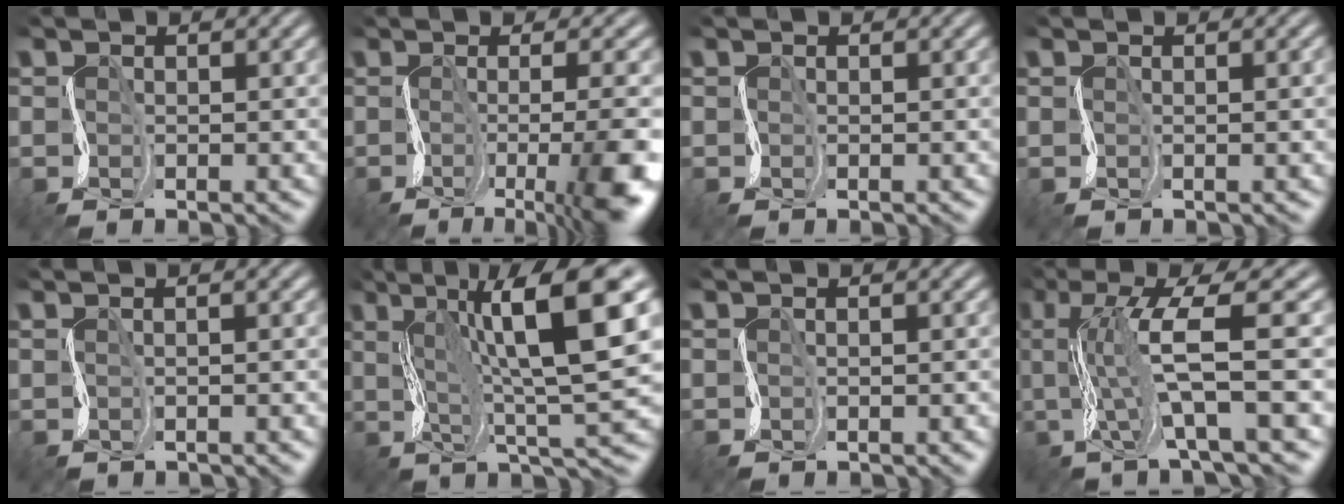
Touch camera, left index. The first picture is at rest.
{"total": 9.9, "force": [-2.7, 2.8, 9.1], "torque": [-0.115, -0.001, -0.035]}
{"total": 0.0}
{"total": 1.3, "force": [0.4, 0.6, 1.2], "torque": [-0.002, 0.007, 0.008]}
{"total": 1.4, "force": [0.9, 0.6, 0.9], "torque": [-0.004, 0.011, 0.000]}
{"total": 12.1, "force": [3.8, 2.4, 11.3], "torque": [-0.163, 0.020, 0.064]}
{"total": 0.7, "force": [0.3, 0.3, 0.5], "torque": [0.004, 0.004, 0.006]}
{"total": 8.7, "force": [1.2, 1.9, 8.4], "torque": [-0.135, 0.017, 0.019]}